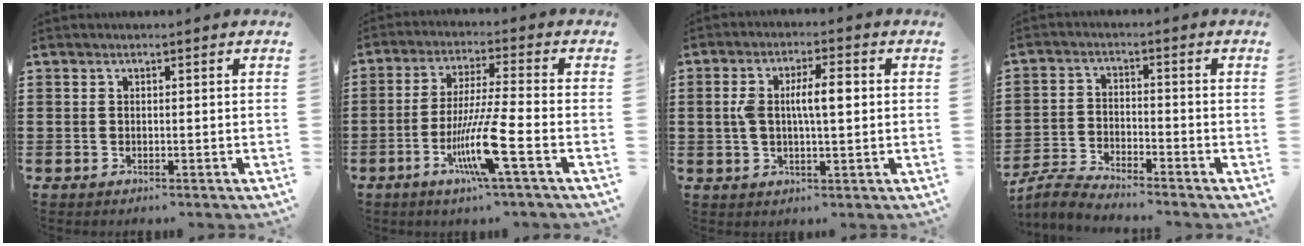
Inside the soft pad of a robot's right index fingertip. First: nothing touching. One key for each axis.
{"total": 10.3, "fx": -4.3, "fy": 0.2, "fz": 9.4, "tx": -0.188, "ty": -0.016, "tz": -0.083}
{"total": 6.4, "fx": 0.7, "fy": 2.3, "fz": 6.0, "tx": -0.122, "ty": 0.006, "tz": 0.006}
{"total": 3.7, "fx": -3.6, "fy": 0.1, "fz": 0.7, "tx": -0.031, "ty": -0.002, "tz": -0.079}